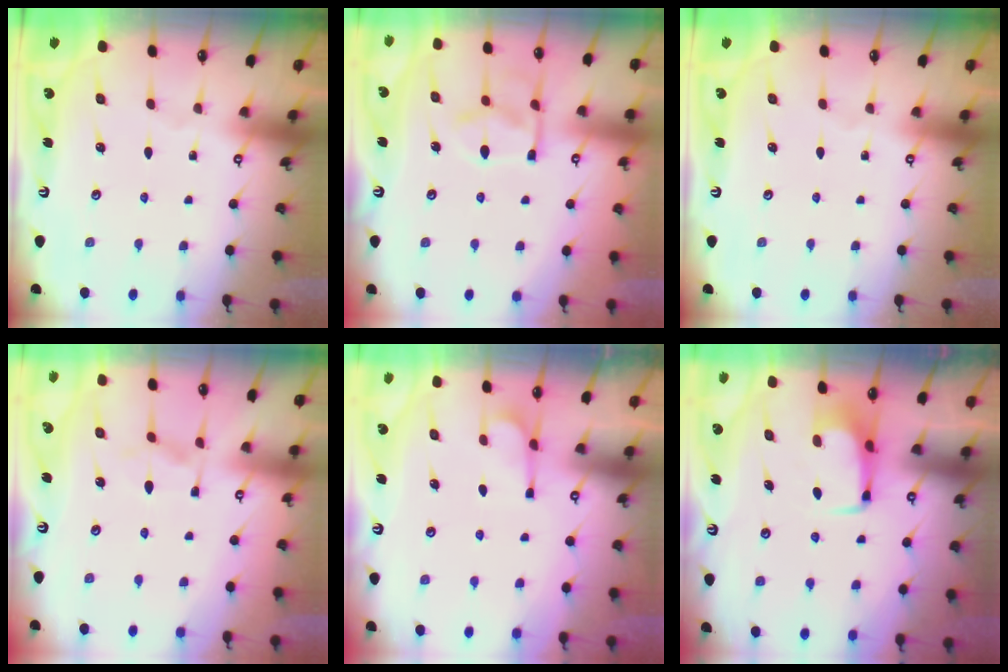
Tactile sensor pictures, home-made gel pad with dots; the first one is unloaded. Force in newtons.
{"total": 11.8, "press": 11.7, "slide": 1.7}
{"total": 0.0}
{"total": 1.2, "press": 0.8, "slide": 0.9}
{"total": 2.5, "press": 2.0, "slide": 1.4}
{"total": 2.9, "press": 2.9, "slide": 0.4}